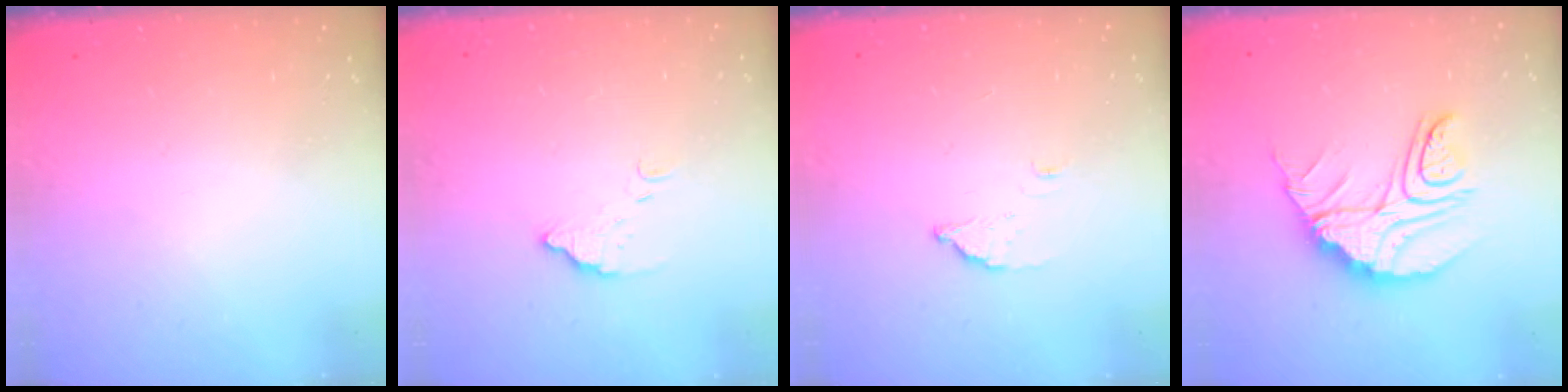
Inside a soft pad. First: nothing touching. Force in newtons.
{"total": 4.8, "press": 4.8, "slide": 0.3}
{"total": 3.2, "press": 3.2, "slide": 0.2}
{"total": 17.2, "press": 17.1, "slide": 1.5}